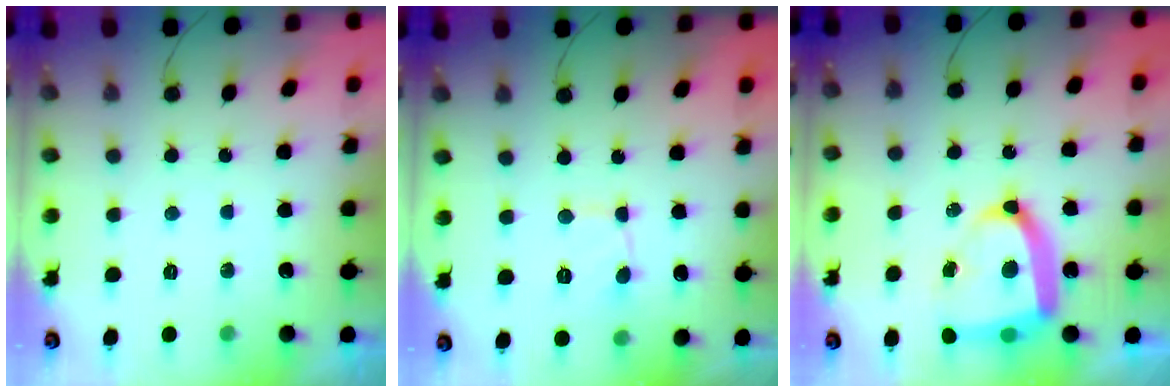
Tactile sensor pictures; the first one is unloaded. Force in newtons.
{"total": 1.9, "press": 1.9, "slide": 0.1}
{"total": 18.1, "press": 18.0, "slide": 1.9}